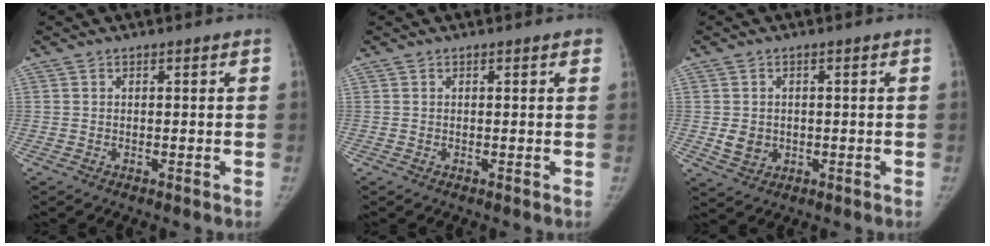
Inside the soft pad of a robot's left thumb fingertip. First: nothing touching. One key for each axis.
{"total": 1.1, "fx": 0.7, "fy": 0.3, "fz": 0.8, "tx": -0.008, "ty": 0.001, "tz": 0.005}
{"total": 3.8, "fx": -0.3, "fy": 3.3, "fz": 1.9, "tx": -0.018, "ty": 0.000, "tz": 0.005}